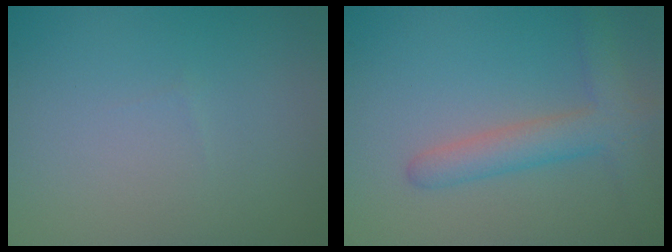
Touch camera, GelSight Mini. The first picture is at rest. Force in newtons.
{"total": 3.8, "press": 3.7, "slide": 0.2}